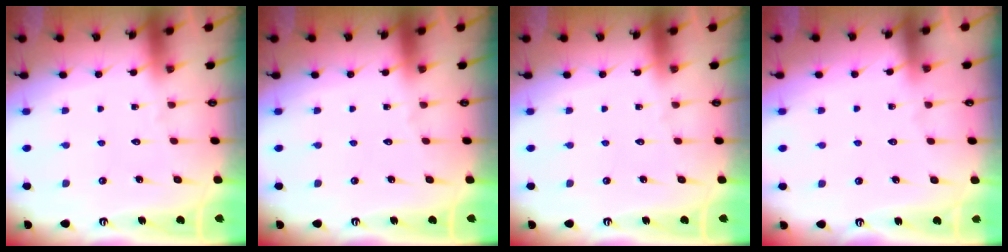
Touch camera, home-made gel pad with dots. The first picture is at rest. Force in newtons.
{"total": 0.0}
{"total": 0.0}
{"total": 2.4, "press": 2.3, "slide": 0.4}